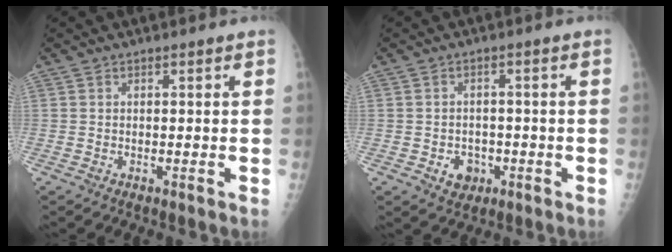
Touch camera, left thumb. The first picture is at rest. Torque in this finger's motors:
{"motor_torque": [0.45, 0.42, 0.45, 0.06, 0.01]}